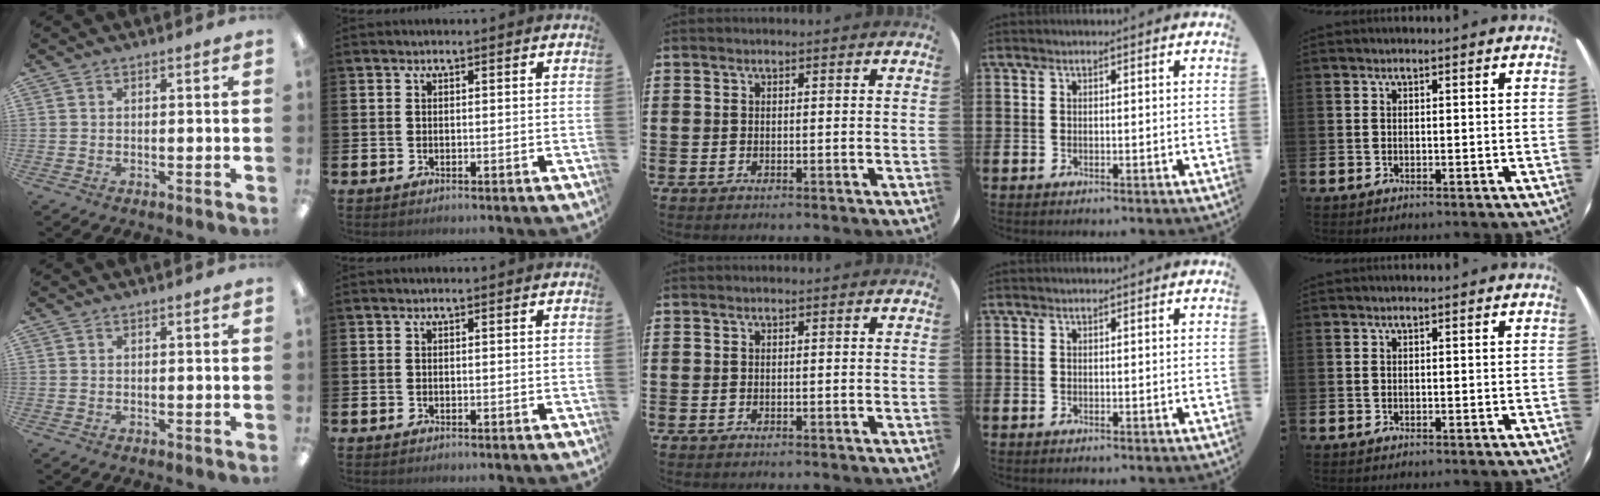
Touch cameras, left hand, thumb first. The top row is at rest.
{}